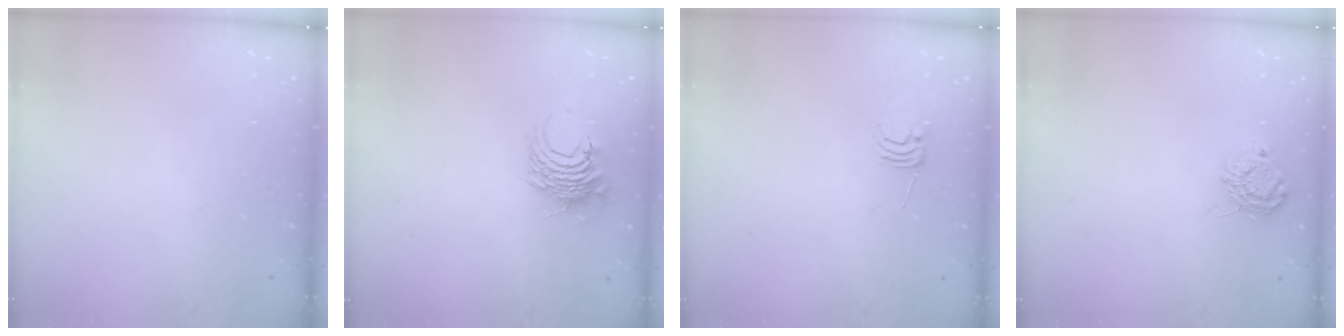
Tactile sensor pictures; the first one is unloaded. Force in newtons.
{"total": 8.4, "press": 8.4, "slide": 0.7}
{"total": 4.7, "press": 4.7, "slide": 0.5}
{"total": 7.5, "press": 7.5, "slide": 0.4}